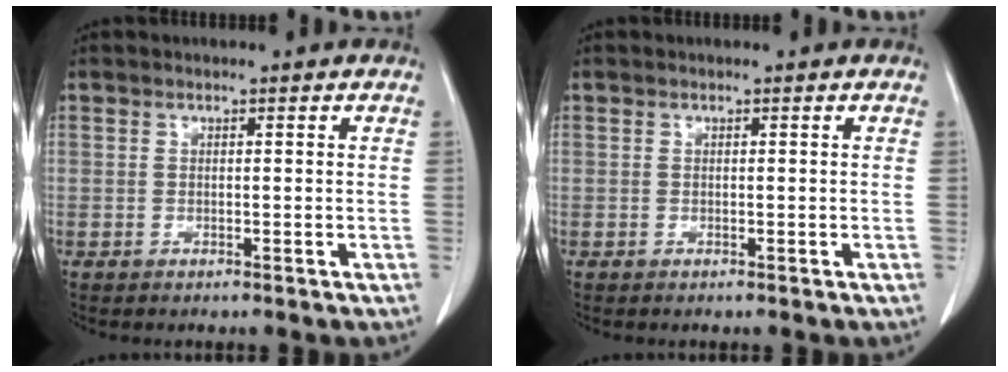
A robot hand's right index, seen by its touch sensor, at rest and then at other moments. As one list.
[{"total": 0.0}]